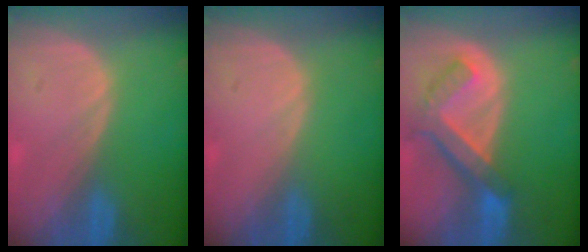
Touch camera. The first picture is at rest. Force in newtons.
{"total": 0.0}
{"total": 7.6, "press": 6.6, "slide": 3.8}